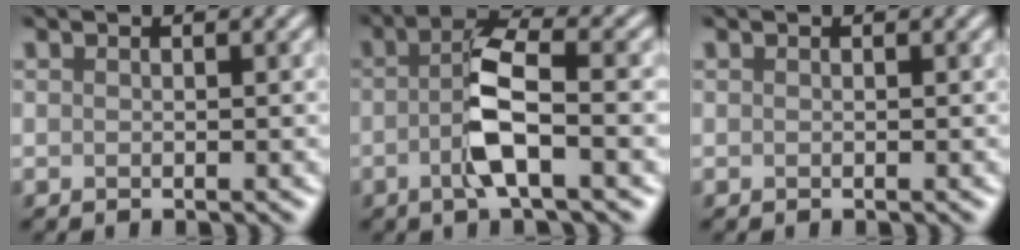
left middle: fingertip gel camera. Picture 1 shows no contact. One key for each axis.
{"total": 5.1, "fx": -1.2, "fy": 1.2, "fz": 4.8, "tx": -0.094, "ty": 0.009, "tz": -0.030}
{"total": 0.0}